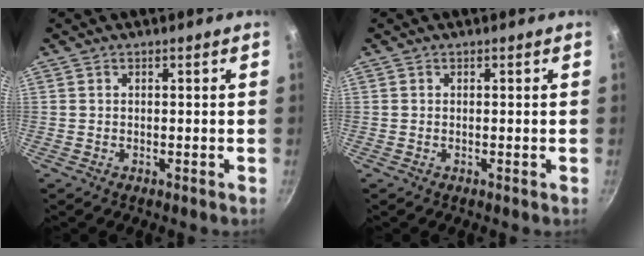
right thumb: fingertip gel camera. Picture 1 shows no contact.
{"total": 0.0}